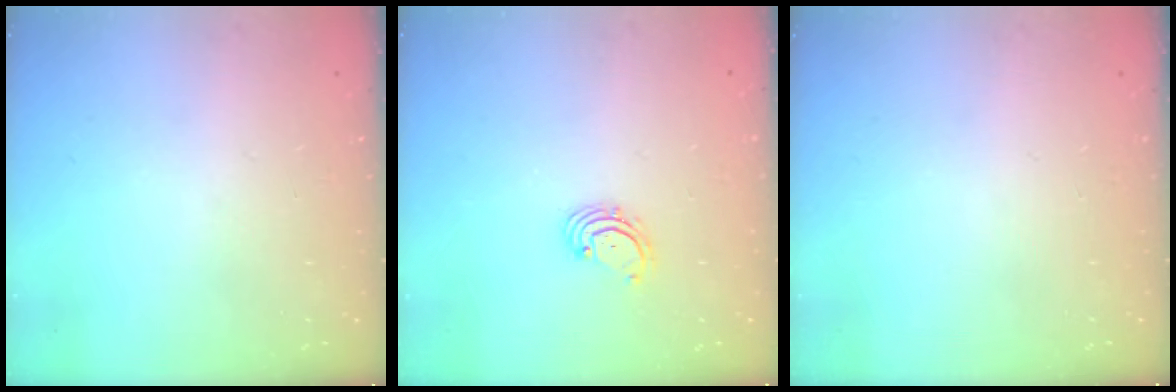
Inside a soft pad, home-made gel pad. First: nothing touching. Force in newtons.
{"total": 2.0, "press": 1.9, "slide": 0.6}
{"total": 0.0}